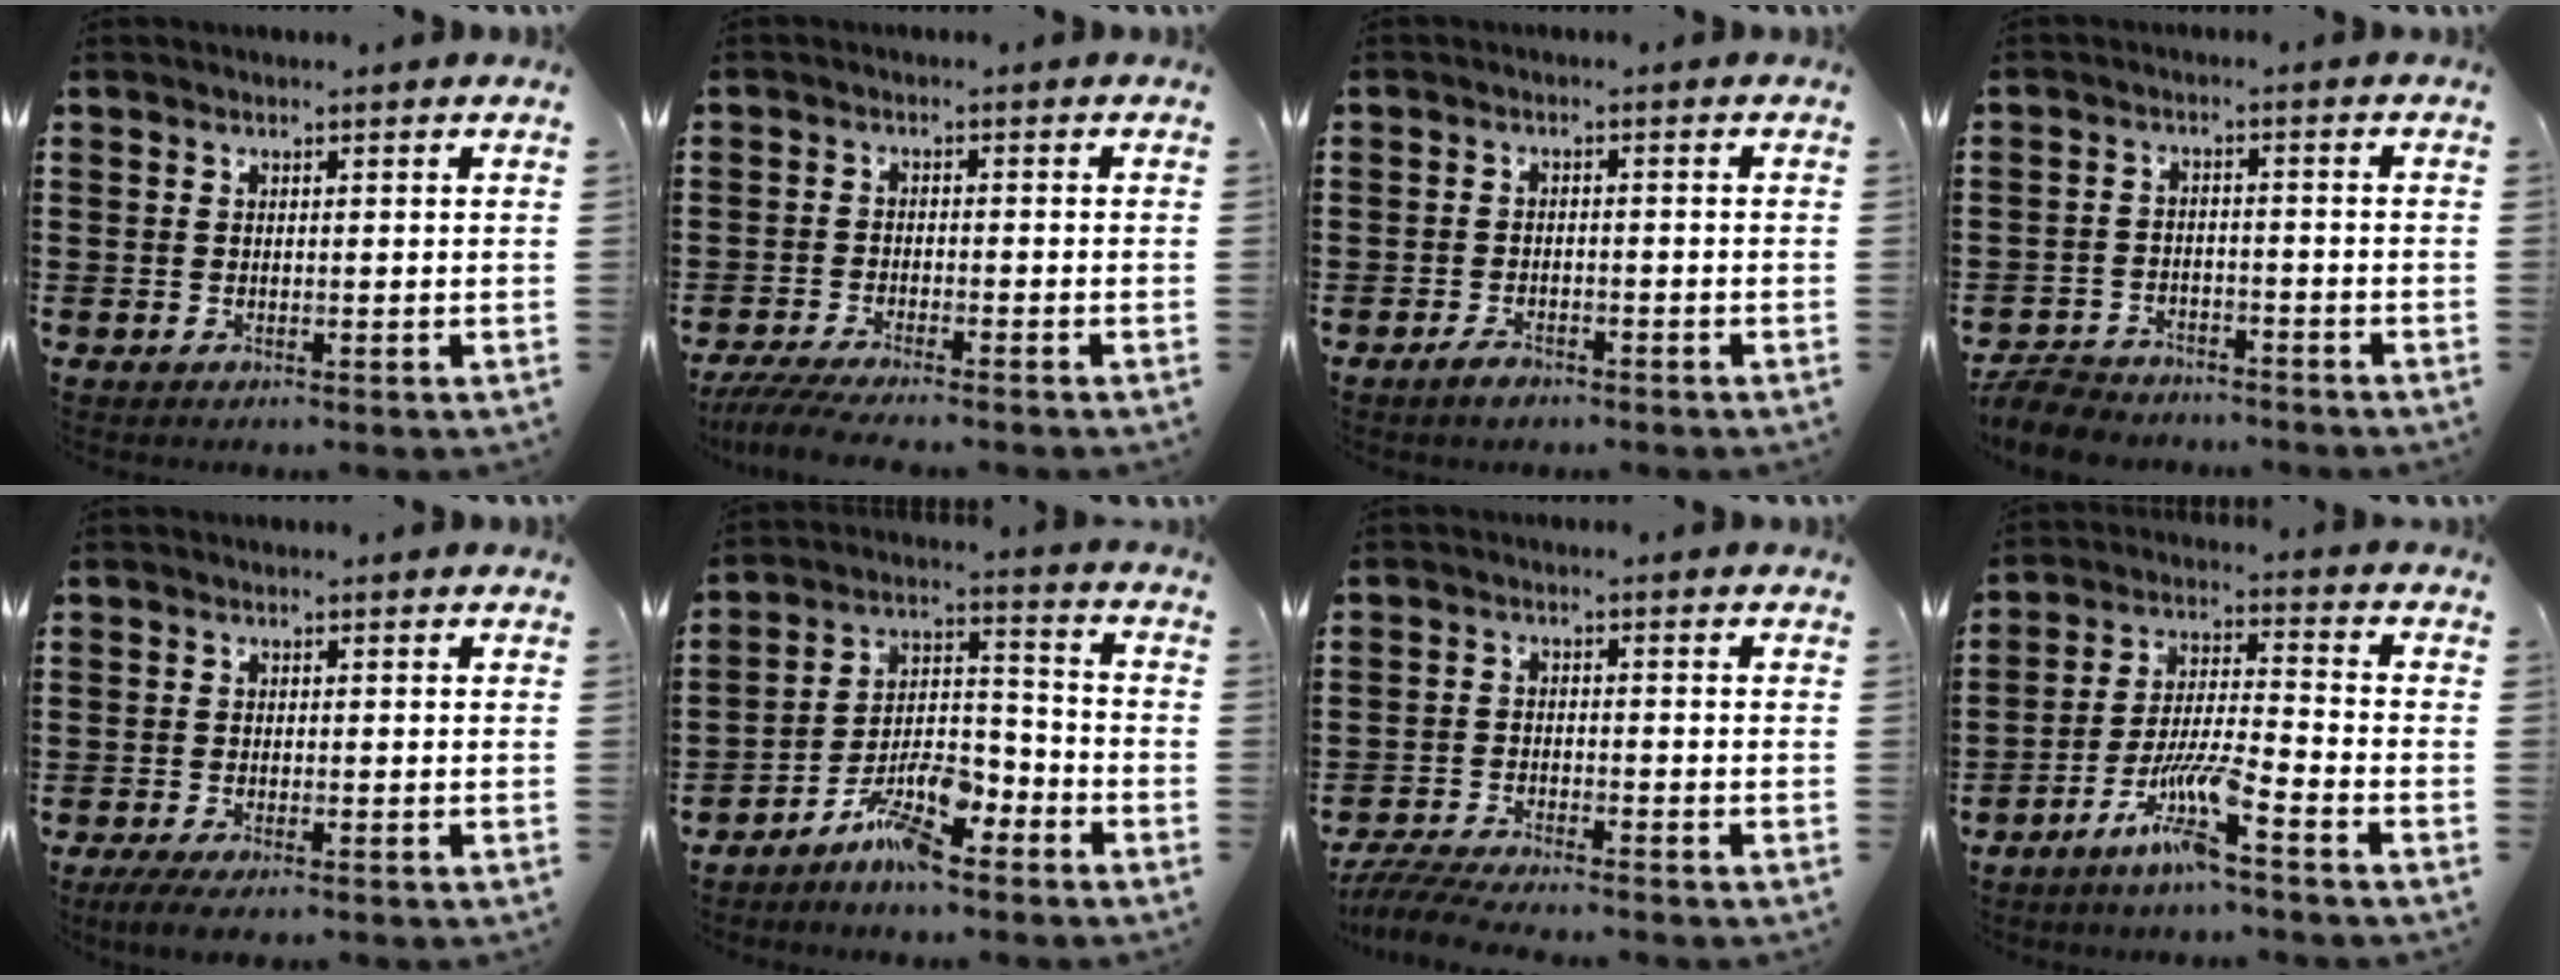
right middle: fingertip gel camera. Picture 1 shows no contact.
{"total": 3.8, "force": [-3.6, 0.0, 1.4], "torque": [-0.038, -0.013, -0.073]}
{"total": 2.0, "force": [-1.6, 0.7, 1.0], "torque": [-0.019, 0.002, -0.031]}
{"total": 5.6, "force": [-5.4, 1.1, 0.9], "torque": [-0.029, 0.008, -0.111]}
{"total": 1.7, "force": [-1.4, 0.1, 0.9], "torque": [-0.024, -0.001, -0.029]}
{"total": 9.8, "force": [-7.1, 3.0, 6.0], "torque": [-0.124, 0.012, -0.138]}
{"total": 4.7, "force": [-4.5, 0.1, 1.2], "torque": [-0.040, -0.011, -0.095]}
{"total": 9.2, "force": [-6.1, 0.6, 7.0], "torque": [-0.145, -0.008, -0.118]}